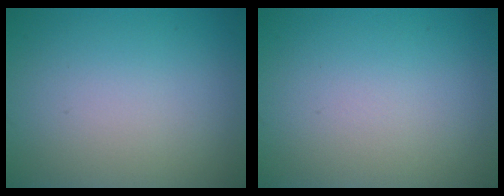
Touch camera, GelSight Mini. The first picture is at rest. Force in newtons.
{"total": 0.0}